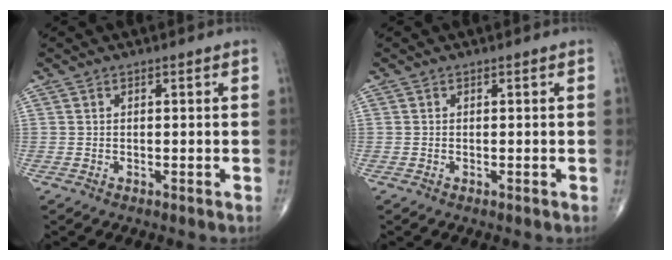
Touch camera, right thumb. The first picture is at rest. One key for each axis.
{"total": 0.0}